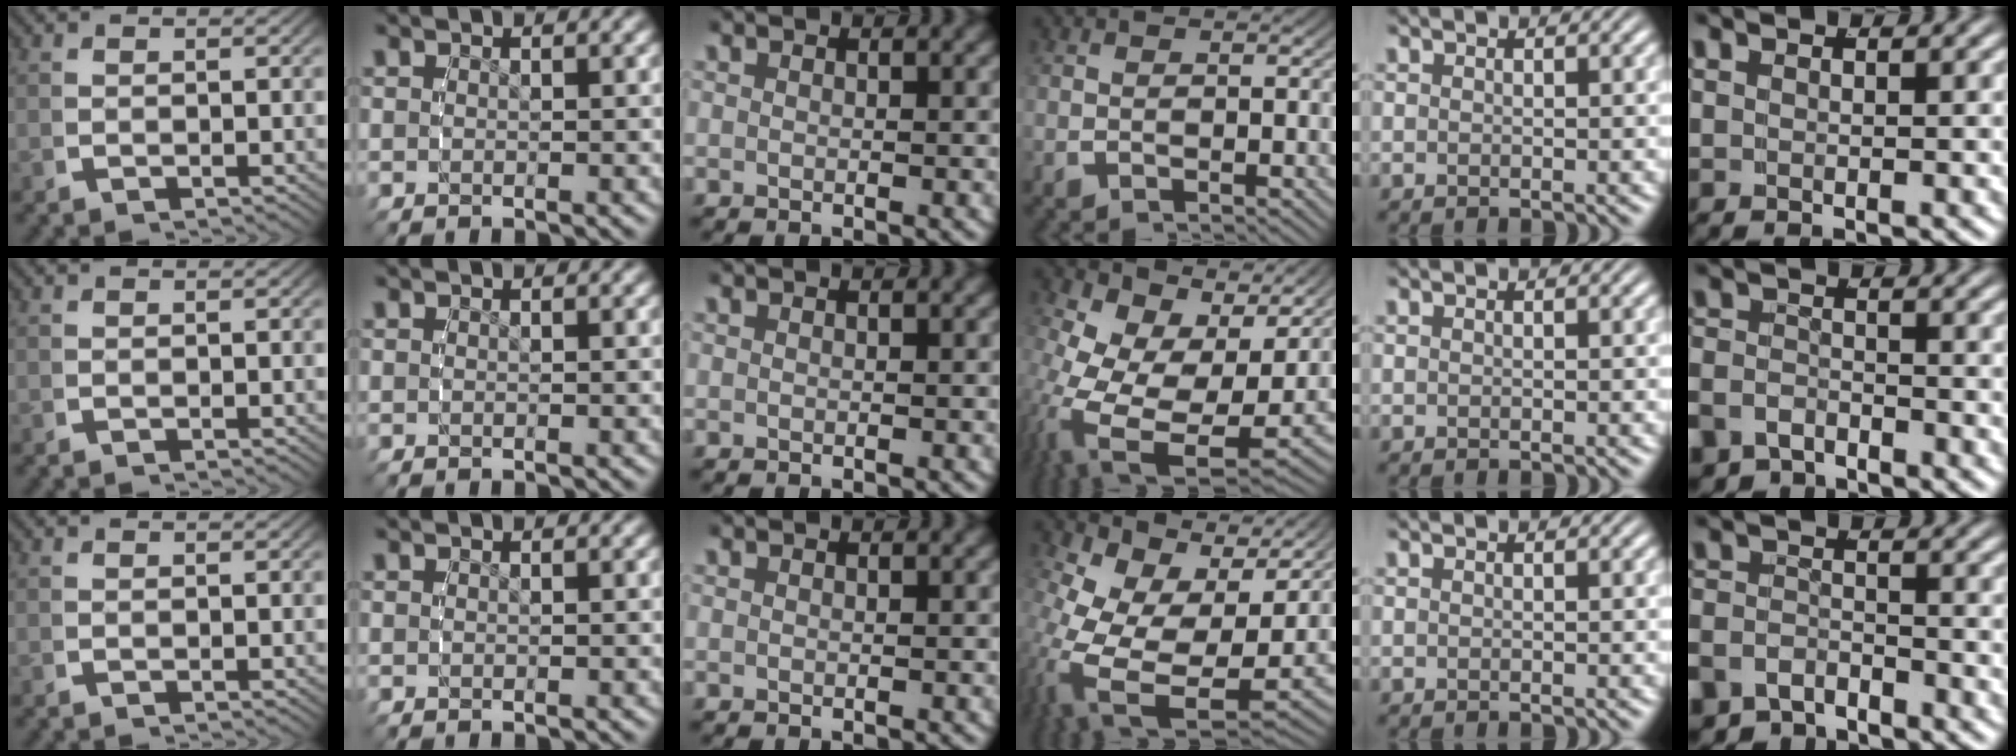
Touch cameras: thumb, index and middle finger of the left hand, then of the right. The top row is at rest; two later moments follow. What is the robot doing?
{"motion": "grasp_and_lifting", "object": "backpack"}